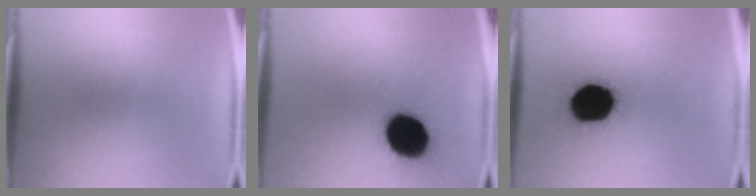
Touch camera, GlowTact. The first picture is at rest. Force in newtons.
{"total": 17.7}
{"total": 19.7}